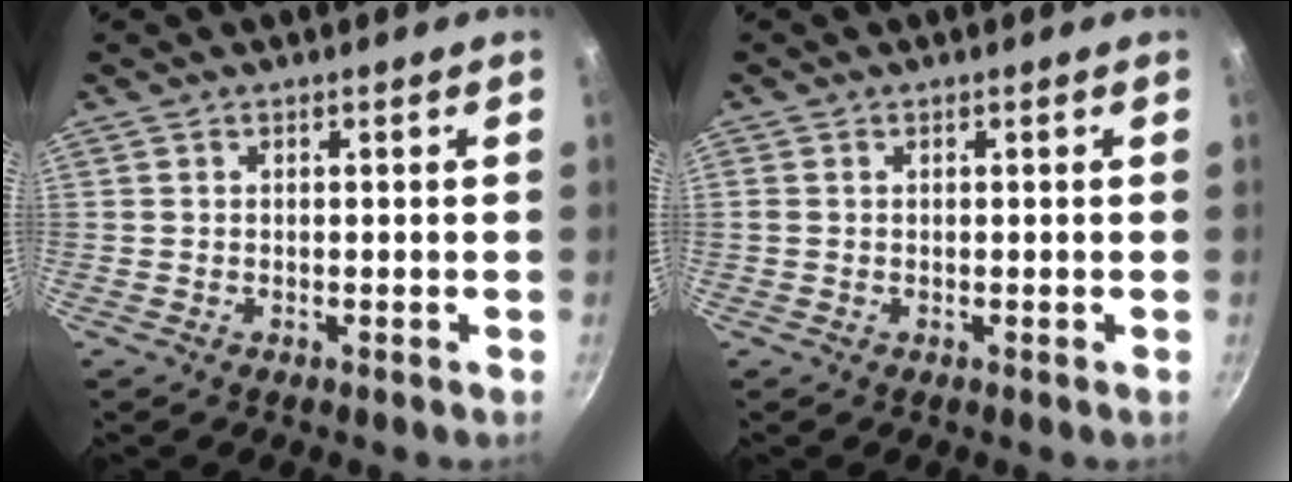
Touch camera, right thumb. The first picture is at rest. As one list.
[{"total": 0.9, "force": [0.1, 0.7, 0.4], "torque": [-0.009, 0.002, 0.002]}]